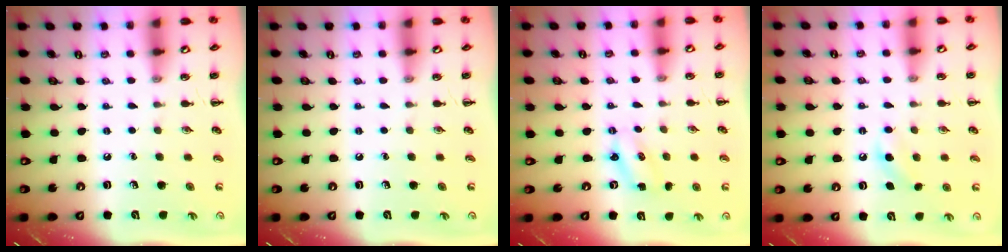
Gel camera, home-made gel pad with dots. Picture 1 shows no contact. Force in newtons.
{"total": 0.0}
{"total": 2.4, "press": 2.3, "slide": 0.5}
{"total": 6.2, "press": 6.0, "slide": 1.8}